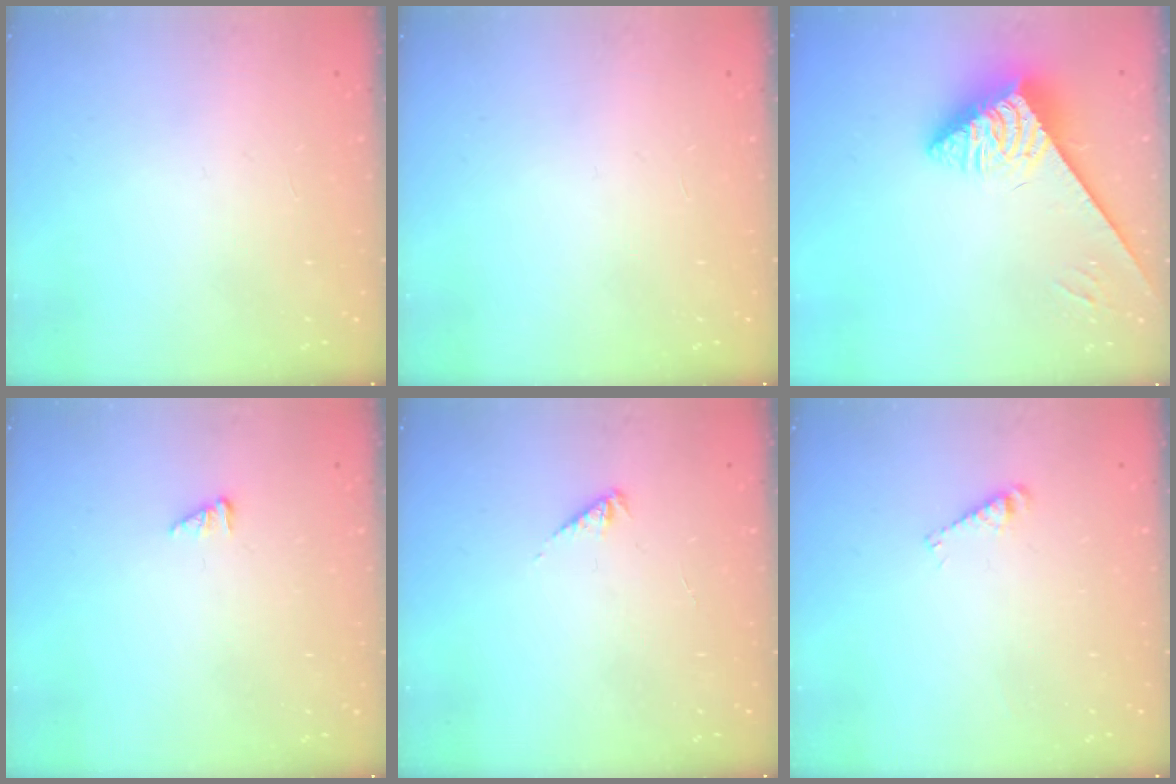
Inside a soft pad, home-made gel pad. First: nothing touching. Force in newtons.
{"total": 0.0}
{"total": 3.7, "press": 3.6, "slide": 0.5}
{"total": 1.2, "press": 1.1, "slide": 0.1}
{"total": 2.0, "press": 1.9, "slide": 0.5}
{"total": 2.9, "press": 2.9, "slide": 0.4}